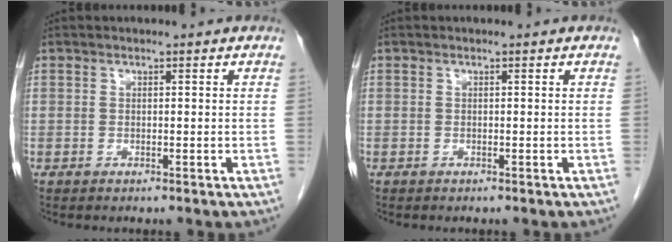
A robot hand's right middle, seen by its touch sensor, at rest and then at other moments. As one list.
[{"total": 0.0}]